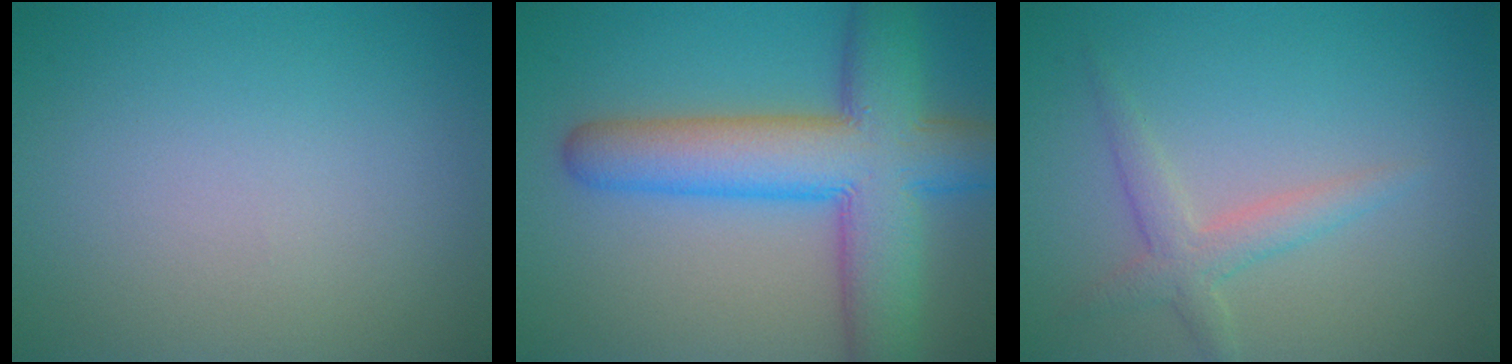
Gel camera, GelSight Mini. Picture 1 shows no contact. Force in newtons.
{"total": 10.5, "press": 10.5, "slide": 0.5}
{"total": 2.4, "press": 2.4, "slide": 0.1}